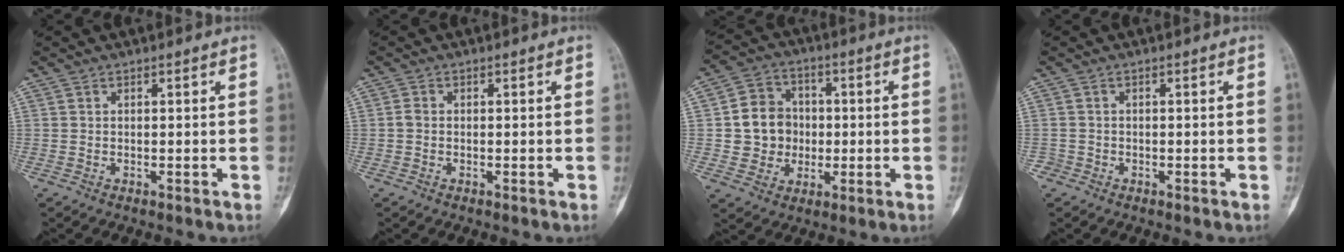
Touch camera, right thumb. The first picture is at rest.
{"total": 1.0, "force": [-0.2, 0.8, 0.6], "torque": [-0.012, 0.002, -0.009]}
{"total": 10.3, "force": [0.0, 9.5, 4.0], "torque": [-0.023, 0.018, -0.002]}
{"total": 1.3, "force": [-0.8, 1.0, -0.1], "torque": [0.004, 0.006, -0.020]}